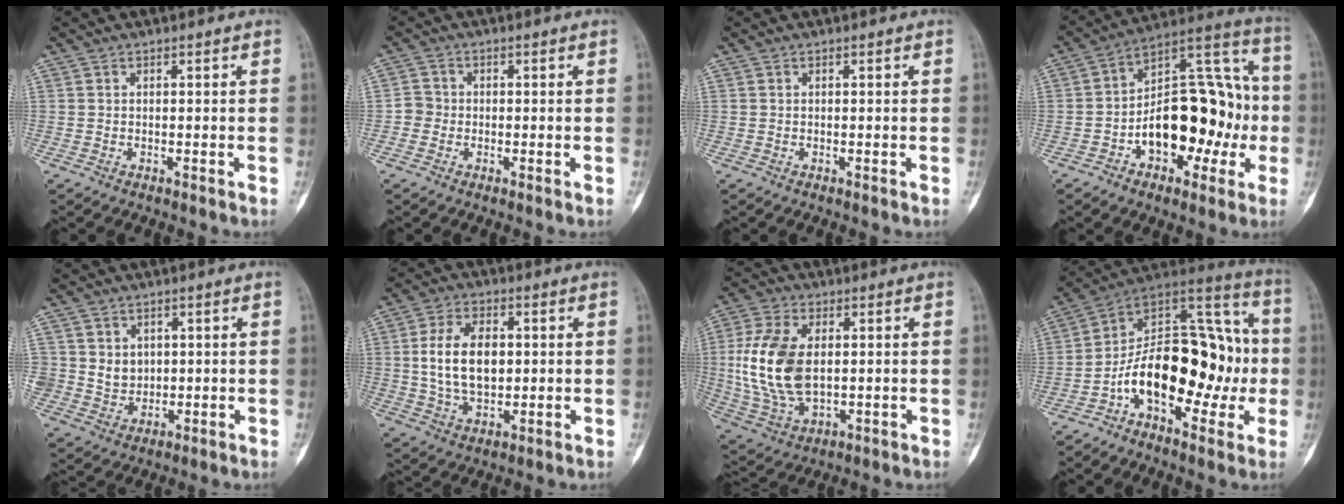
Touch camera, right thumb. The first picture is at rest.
{"total": 2.5, "force": [-0.6, 2.3, 0.6], "torque": [0.002, 0.008, -0.021]}
{"total": 0.0}
{"total": 22.0, "force": [-4.0, 12.9, 17.4], "torque": [-0.220, 0.059, -0.054]}
{"total": 5.3, "force": [1.2, 4.7, 2.0], "torque": [-0.011, -0.008, 0.029]}
{"total": 11.7, "force": [1.2, 7.3, 9.1], "torque": [-0.152, 0.000, 0.026]}
{"total": 15.9, "force": [1.1, 9.6, 12.6], "torque": [-0.257, -0.006, 0.030]}
{"total": 23.2, "force": [-4.1, 13.2, 18.6], "torque": [-0.257, 0.070, -0.065]}